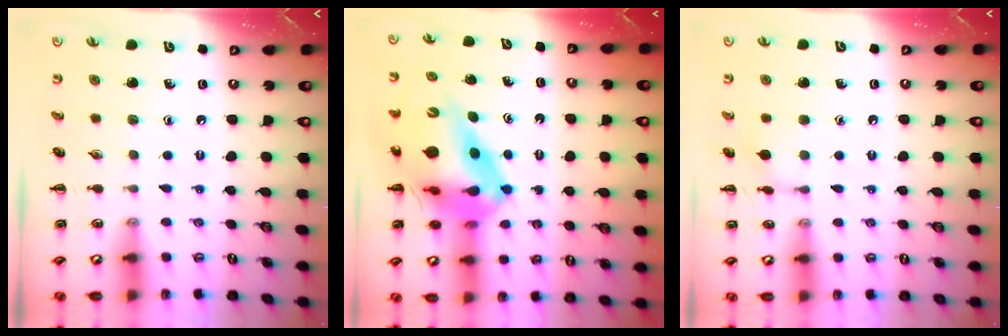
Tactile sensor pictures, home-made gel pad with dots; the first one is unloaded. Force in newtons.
{"total": 15.5, "press": 14.8, "slide": 4.6}
{"total": 5.5, "press": 5.3, "slide": 1.4}